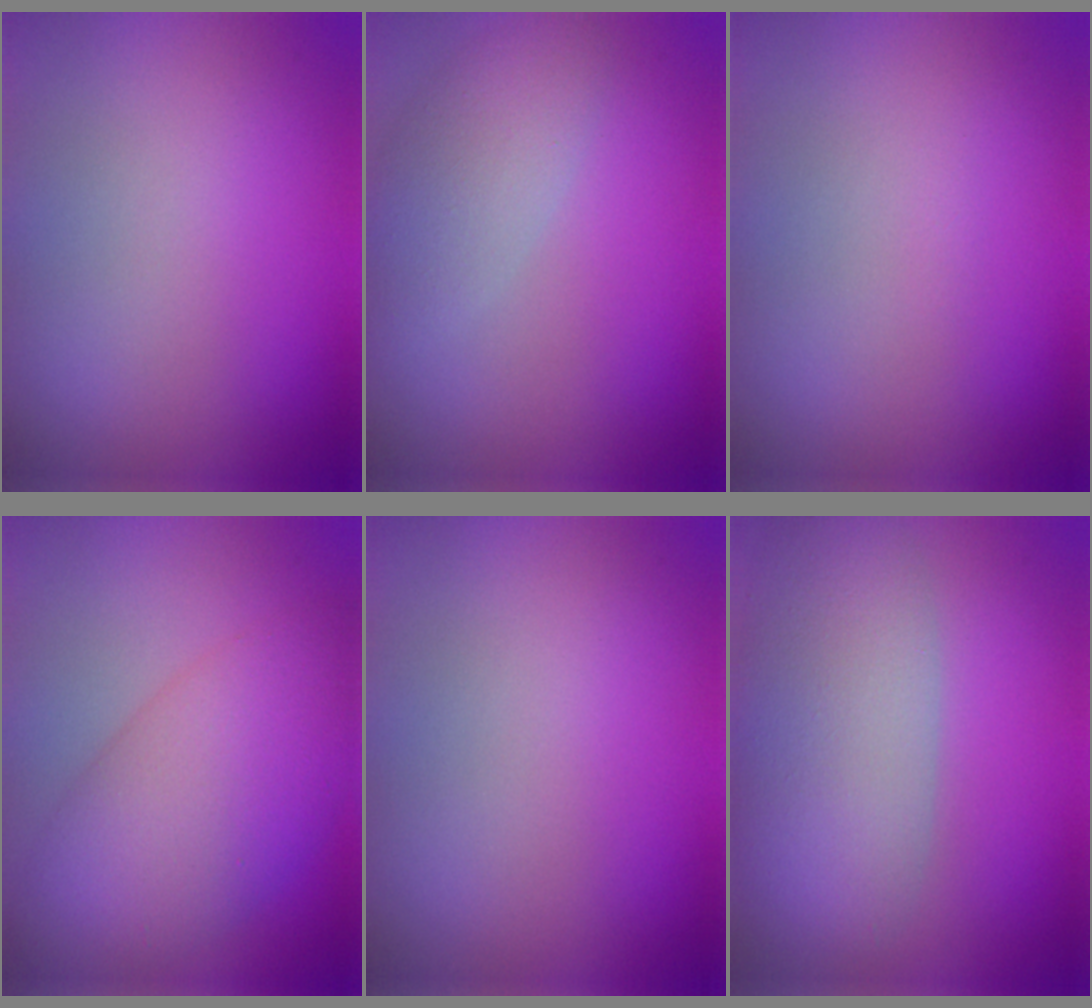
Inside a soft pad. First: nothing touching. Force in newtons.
{"total": 3.9, "press": 3.9, "slide": 0.1}
{"total": 0.0}
{"total": 8.1, "press": 8.1, "slide": 0.1}
{"total": 0.0}
{"total": 8.3, "press": 8.3, "slide": 0.5}